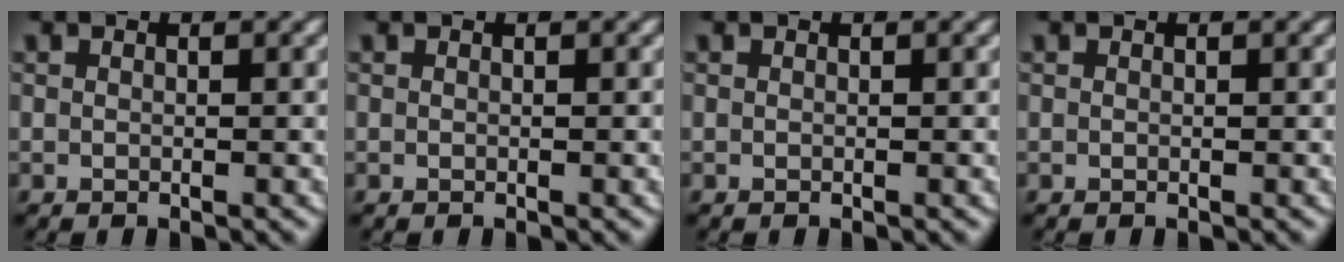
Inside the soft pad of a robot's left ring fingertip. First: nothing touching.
{"total": 0.0}
{"total": 0.0}
{"total": 0.0}